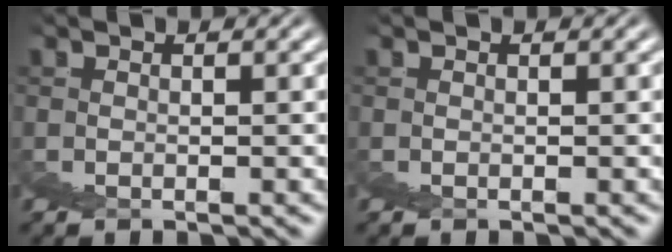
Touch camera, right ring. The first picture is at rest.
{"total": 0.0}